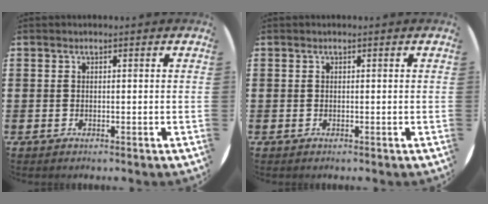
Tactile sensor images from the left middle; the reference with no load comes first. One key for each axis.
{"total": 0.0}